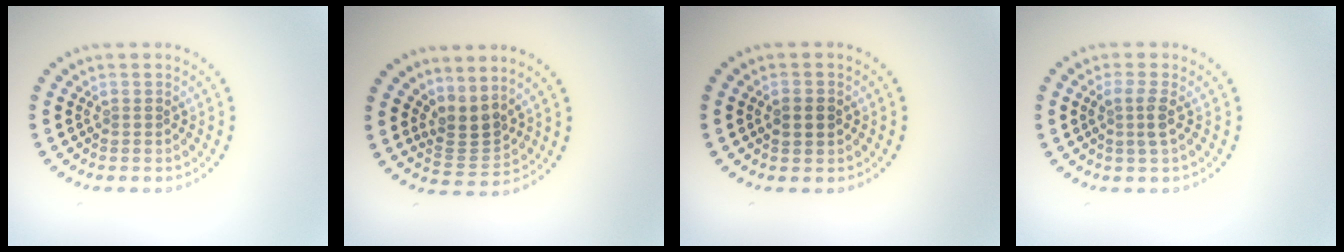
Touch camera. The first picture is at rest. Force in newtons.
{"total": 2.6, "press": 1.9, "slide": 1.8}
{"total": 2.1, "press": 2.1, "slide": 0.2}
{"total": 1.8, "press": 1.4, "slide": 1.0}